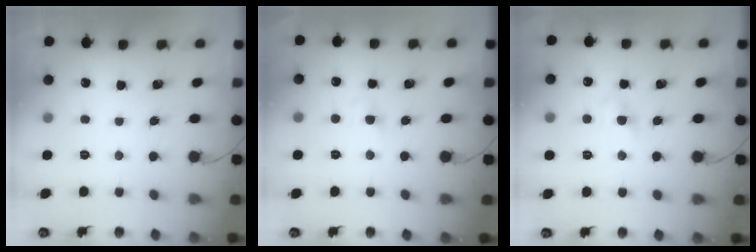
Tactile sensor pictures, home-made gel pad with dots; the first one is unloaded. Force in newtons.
{"total": 2.5, "press": 2.3, "slide": 0.9}
{"total": 3.9, "press": 3.8, "slide": 1.0}